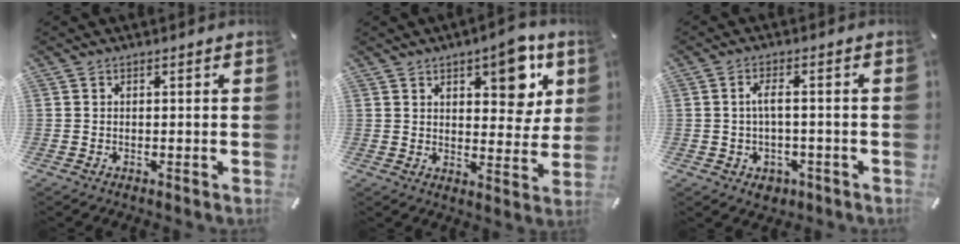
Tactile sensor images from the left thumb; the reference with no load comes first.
{"total": 10.3, "force": [5.6, 5.2, 7.0], "torque": [-0.067, -0.033, 0.088]}
{"total": 5.0, "force": [-0.6, 2.9, 4.0], "torque": [-0.079, 0.010, -0.013]}